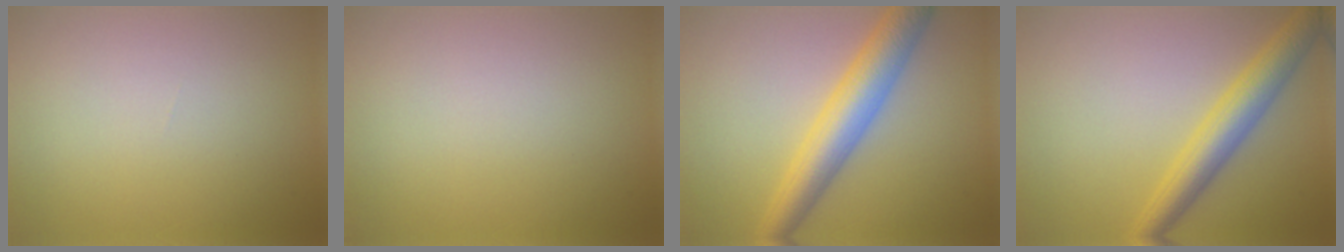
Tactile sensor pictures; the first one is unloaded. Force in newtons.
{"total": 0.0}
{"total": 5.7, "press": 5.7, "slide": 0.1}
{"total": 4.4, "press": 4.4, "slide": 0.1}